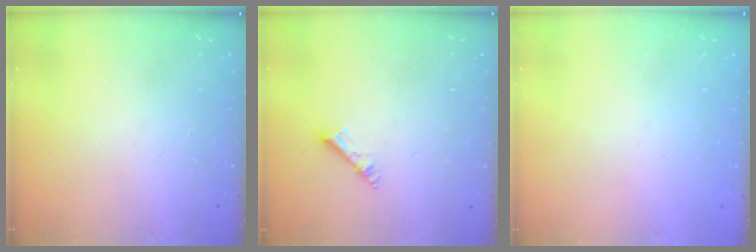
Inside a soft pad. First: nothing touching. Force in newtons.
{"total": 4.1, "press": 4.1, "slide": 0.2}
{"total": 0.8, "press": 0.7, "slide": 0.3}